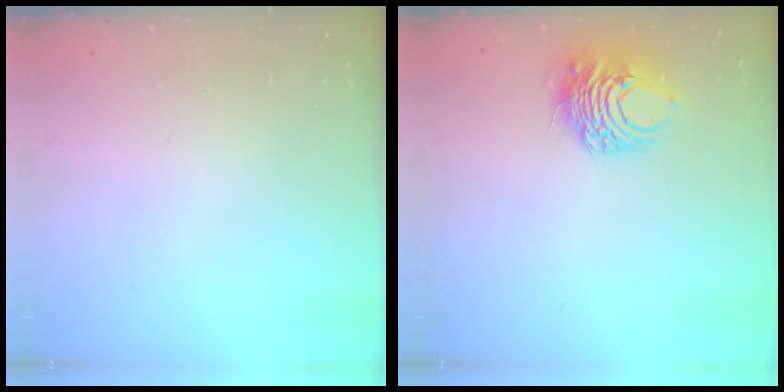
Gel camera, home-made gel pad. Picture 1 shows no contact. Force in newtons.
{"total": 9.7, "press": 9.7, "slide": 0.7}